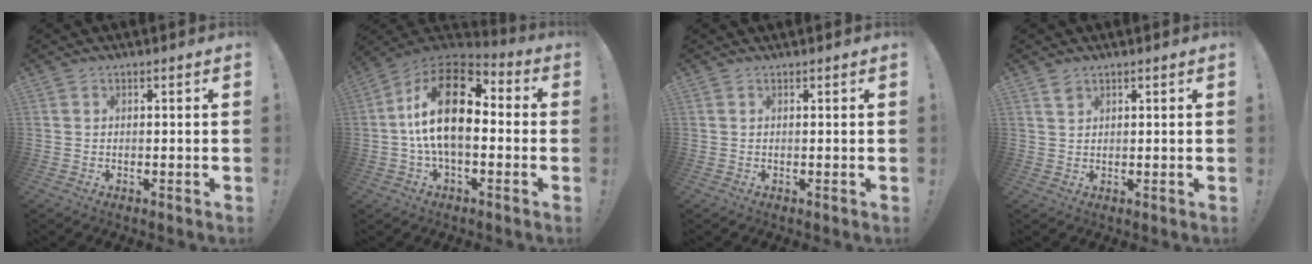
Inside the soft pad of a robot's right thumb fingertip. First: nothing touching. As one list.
[{"total": 20.7, "force": [2.1, 10.9, 17.5], "torque": [-0.312, 0.007, 0.037]}, {"total": 0.7, "force": [0.7, -0.1, -0.2], "torque": [0.011, -0.003, 0.012]}, {"total": 1.8, "force": [1.5, 0.9, 0.6], "torque": [-0.001, -0.012, 0.026]}]